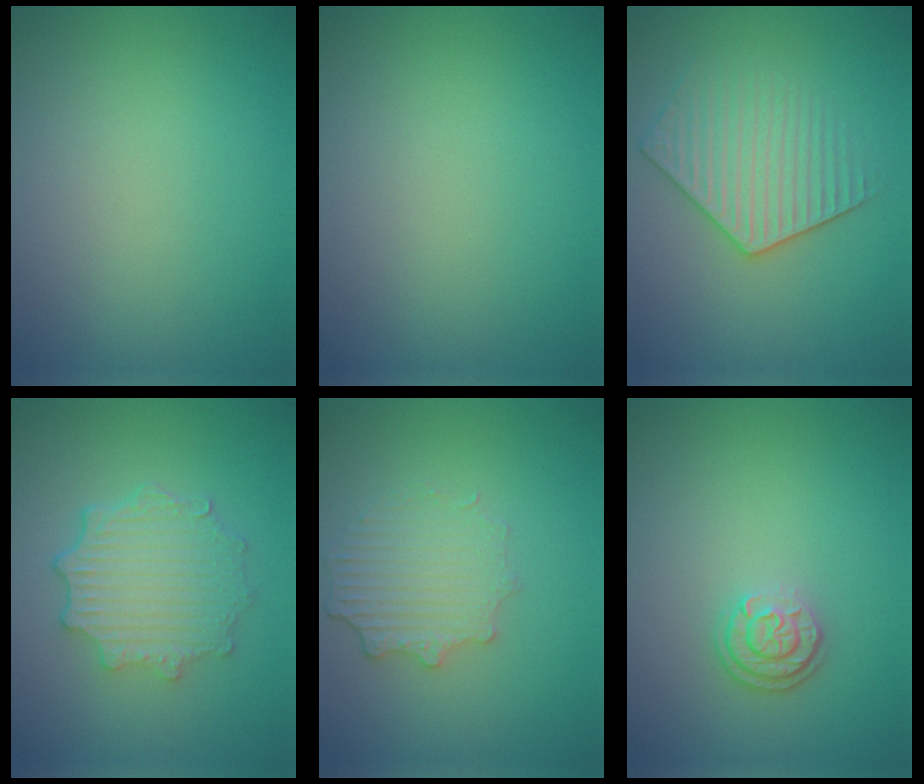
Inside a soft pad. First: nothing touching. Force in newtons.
{"total": 0.0}
{"total": 3.4, "press": 3.2, "slide": 1.3}
{"total": 4.7, "press": 3.8, "slide": 2.8}
{"total": 2.8, "press": 2.5, "slide": 1.4}
{"total": 2.3, "press": 2.0, "slide": 1.3}